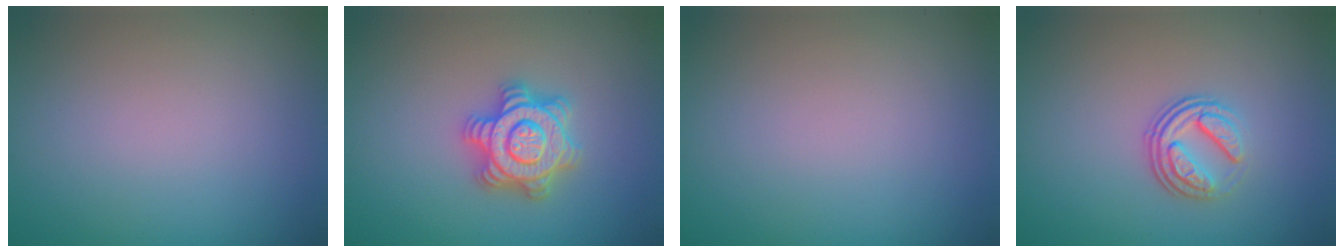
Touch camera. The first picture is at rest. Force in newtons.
{"total": 4.8, "press": 4.8, "slide": 0.7}
{"total": 0.0}
{"total": 3.5, "press": 2.5, "slide": 2.4}